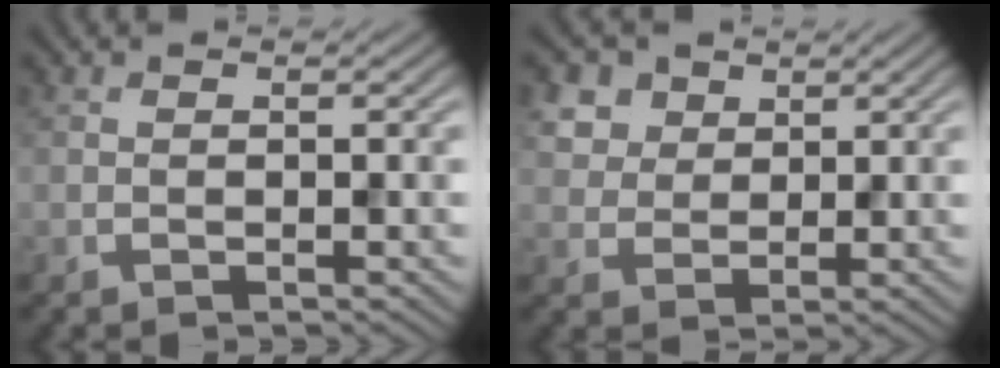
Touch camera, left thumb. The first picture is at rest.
{"total": 5.0, "force": [2.7, 3.8, 2.0], "torque": [-0.069, -0.004, 0.055]}